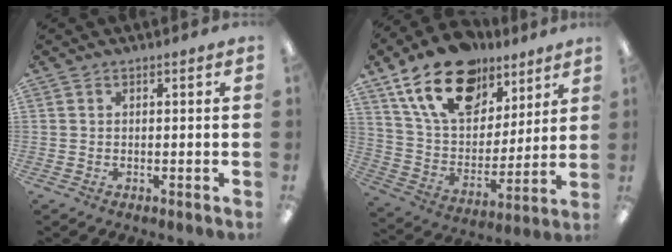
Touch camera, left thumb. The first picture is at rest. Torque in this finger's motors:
{"motor_torque": [0.54, 0.68, 1.31, -1.47, 0.18]}